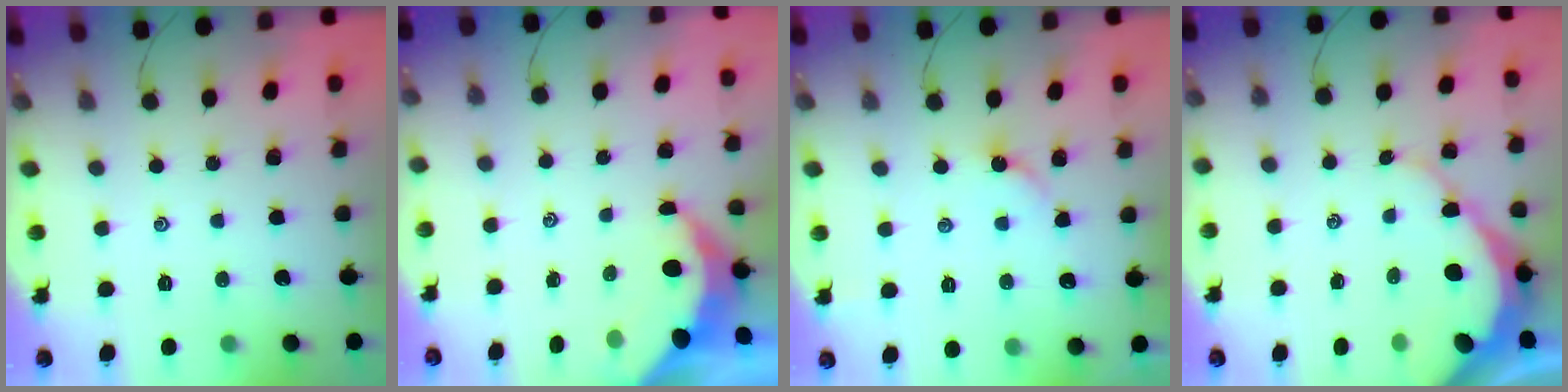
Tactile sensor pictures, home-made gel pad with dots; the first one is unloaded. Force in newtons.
{"total": 5.8, "press": 5.7, "slide": 0.8}
{"total": 2.7, "press": 2.7, "slide": 0.4}
{"total": 8.9, "press": 8.8, "slide": 0.8}